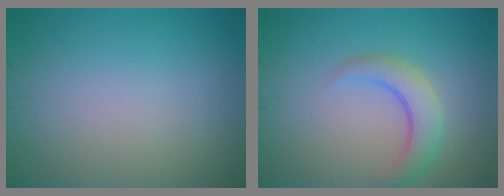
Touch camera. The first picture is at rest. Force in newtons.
{"total": 3.4, "press": 3.4, "slide": 0.3}